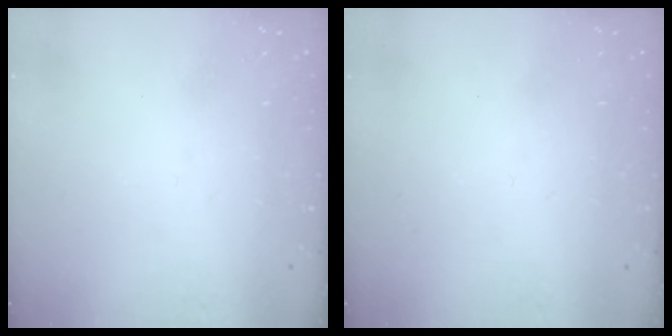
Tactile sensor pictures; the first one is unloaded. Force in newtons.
{"total": 1.7, "press": 1.6, "slide": 0.1}